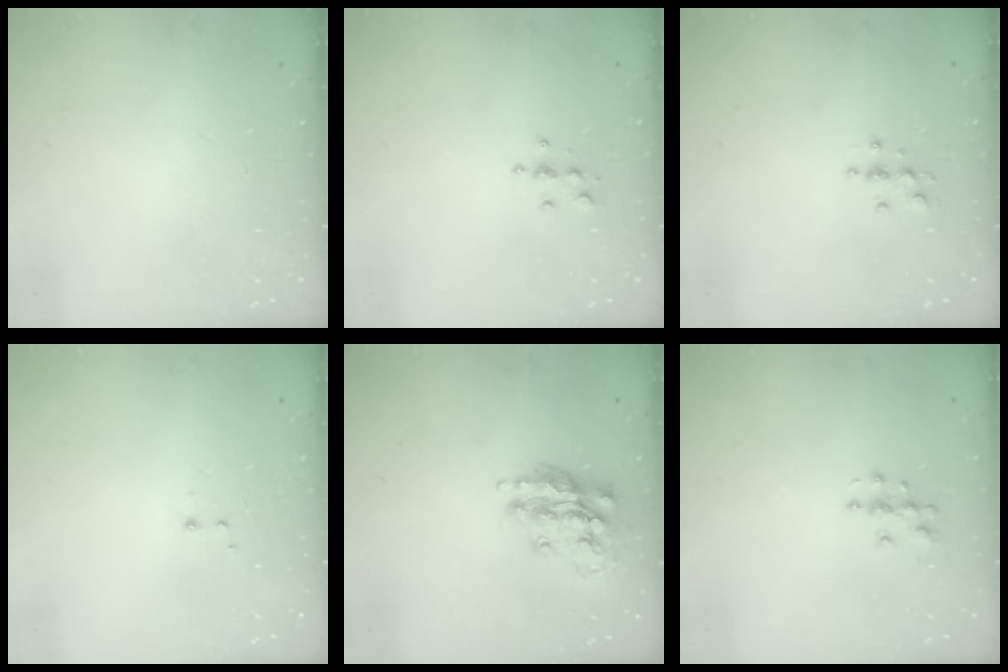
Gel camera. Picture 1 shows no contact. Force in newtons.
{"total": 3.9, "press": 3.9, "slide": 0.5}
{"total": 3.3, "press": 3.3, "slide": 0.5}
{"total": 1.2, "press": 1.0, "slide": 0.6}
{"total": 14.9, "press": 14.9, "slide": 1.1}
{"total": 3.9, "press": 3.9, "slide": 0.3}